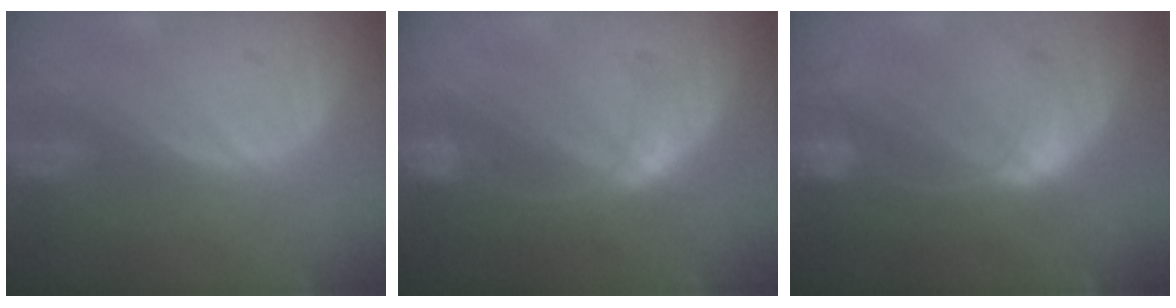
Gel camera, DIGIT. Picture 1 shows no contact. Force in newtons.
{"total": 5.3, "press": 4.9, "slide": 2.1}
{"total": 7.6, "press": 6.6, "slide": 3.8}